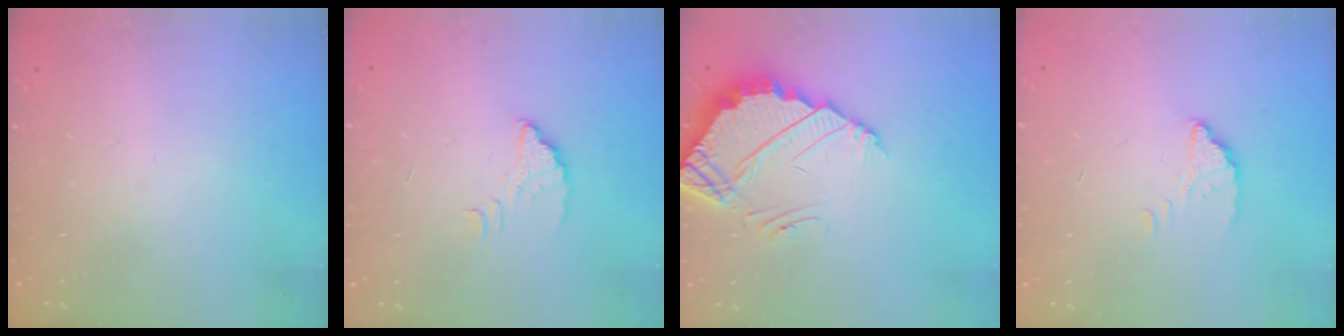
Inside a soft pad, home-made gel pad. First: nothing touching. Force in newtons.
{"total": 2.4, "press": 2.4, "slide": 0.2}
{"total": 4.7, "press": 4.7, "slide": 0.4}
{"total": 2.5, "press": 2.5, "slide": 0.1}